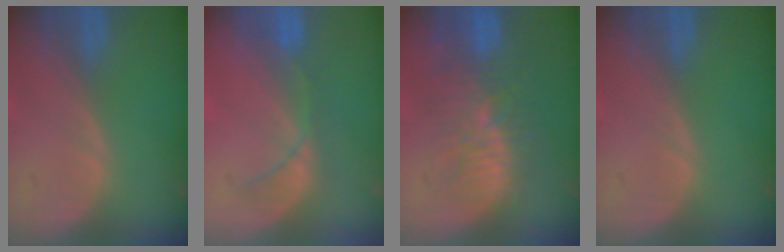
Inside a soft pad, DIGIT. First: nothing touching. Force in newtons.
{"total": 4.6, "press": 4.6, "slide": 0.8}
{"total": 11.4, "press": 9.9, "slide": 5.6}
{"total": 0.0}